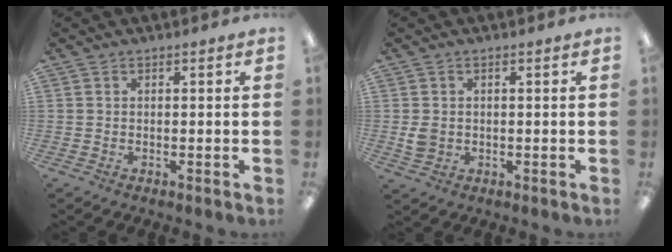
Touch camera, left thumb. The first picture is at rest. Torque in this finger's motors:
{"motor_torque": [-0.16, 0.21, 0.22, -0.29, 0.08]}